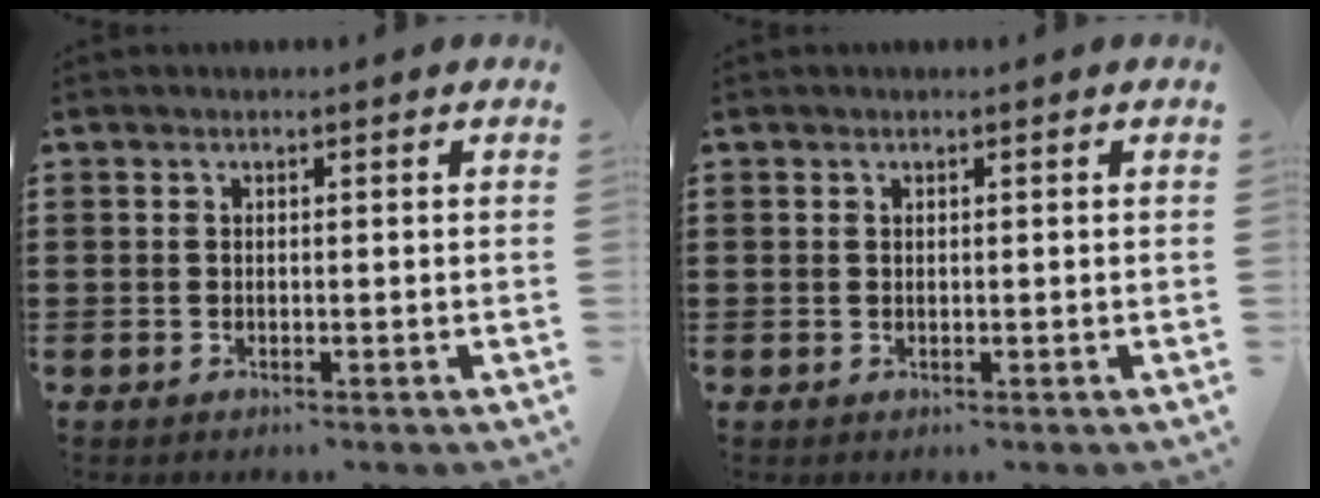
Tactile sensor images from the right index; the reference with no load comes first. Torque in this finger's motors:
{"motor_torque": [0.04, 0.48, 0.04, 0.02]}